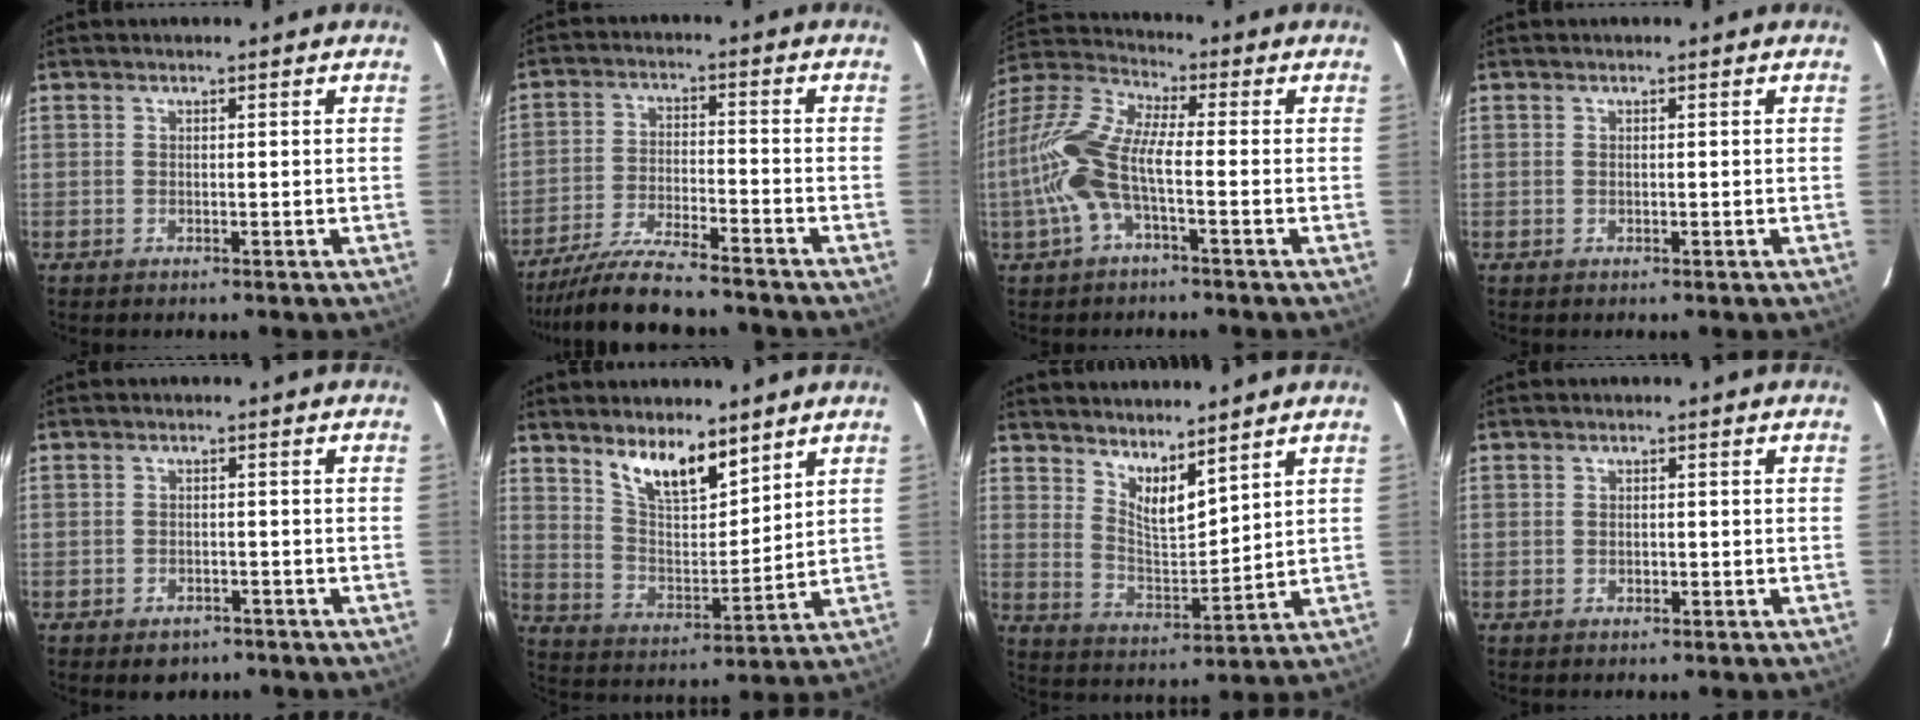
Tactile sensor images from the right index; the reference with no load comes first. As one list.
[{"total": 13.1, "force": [-12.0, 0.9, 5.3], "torque": [-0.118, -0.019, -0.207]}, {"total": 12.1, "force": [-2.9, 3.5, 11.2], "torque": [-0.246, 0.005, -0.062]}, {"total": 0.0}, {"total": 4.0, "force": [-2.8, 2.6, 1.2], "torque": [-0.028, 0.002, -0.033]}, {"total": 11.0, "force": [7.9, 3.8, 6.6], "torque": [-0.114, -0.005, 0.149]}, {"total": 7.8, "force": [6.1, 2.1, 4.4], "torque": [-0.072, -0.012, 0.112]}, {"total": 1.1, "force": [-0.3, 0.9, 0.5], "torque": [-0.008, 0.002, -0.004]}]